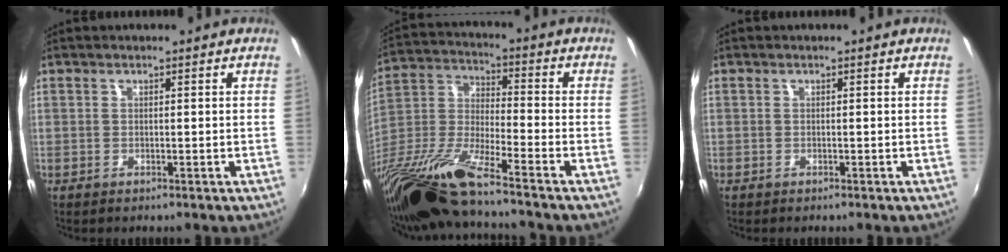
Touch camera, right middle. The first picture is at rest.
{"total": 17.5, "force": [-13.9, 0.6, 10.6], "torque": [-0.213, -0.040, -0.276]}
{"total": 0.0}